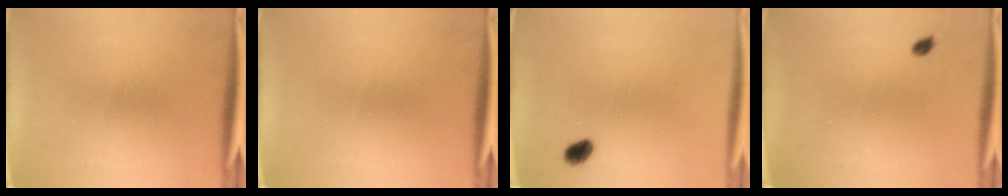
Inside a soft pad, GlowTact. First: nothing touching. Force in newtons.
{"total": 0.0}
{"total": 2.8}
{"total": 1.0}